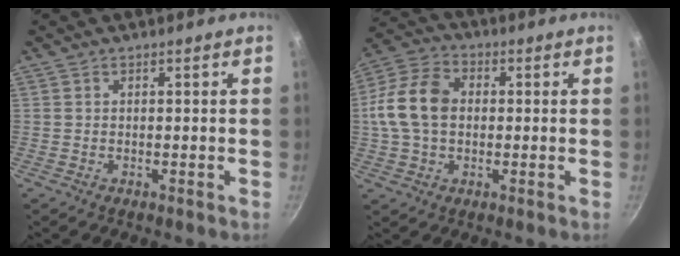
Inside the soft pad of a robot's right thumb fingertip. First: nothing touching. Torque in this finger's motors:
{"motor_torque": [0.43, 2.27, 1.65, -0.29, 0.34]}